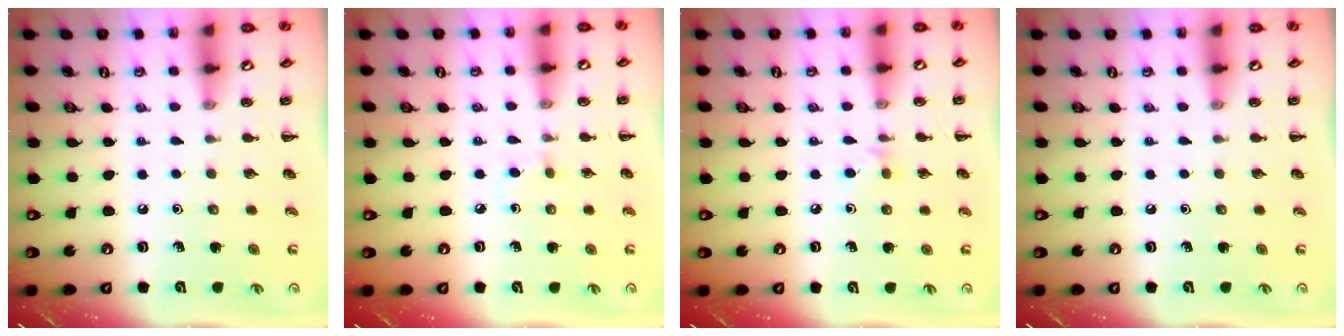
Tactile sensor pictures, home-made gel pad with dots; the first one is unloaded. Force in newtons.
{"total": 2.4, "press": 2.1, "slide": 1.0}
{"total": 3.8, "press": 3.5, "slide": 1.6}
{"total": 0.0}